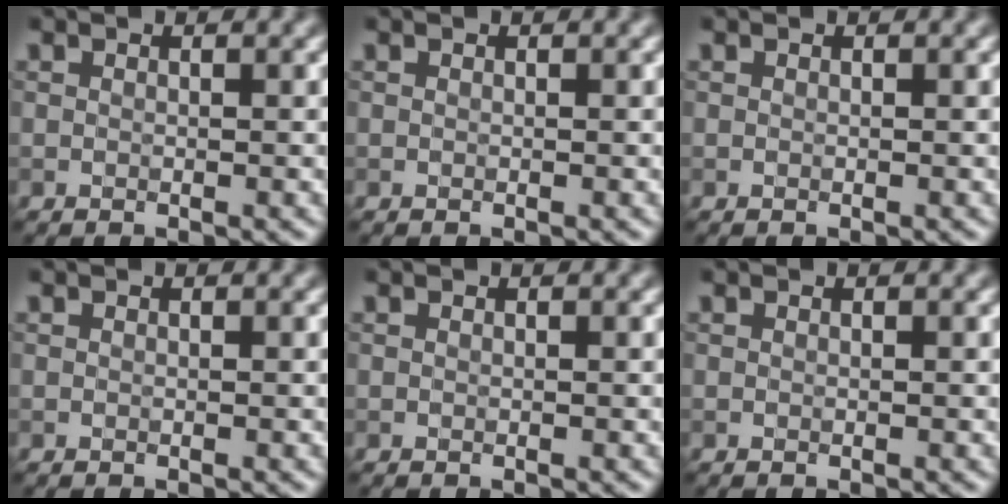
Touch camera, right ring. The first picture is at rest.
{"total": 0.0}
{"total": 0.0}
{"total": 0.0}
{"total": 0.0}
{"total": 0.0}